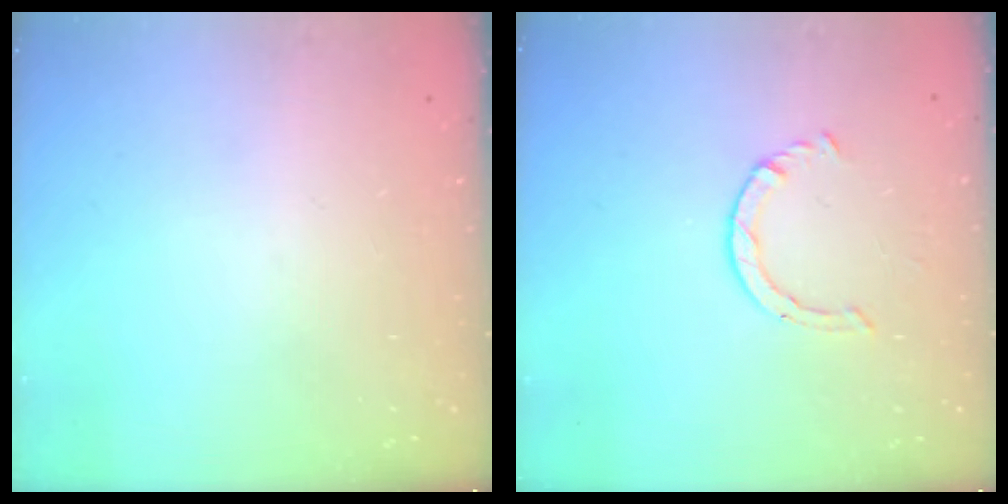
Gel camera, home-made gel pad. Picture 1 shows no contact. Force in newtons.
{"total": 2.6, "press": 2.6, "slide": 0.3}